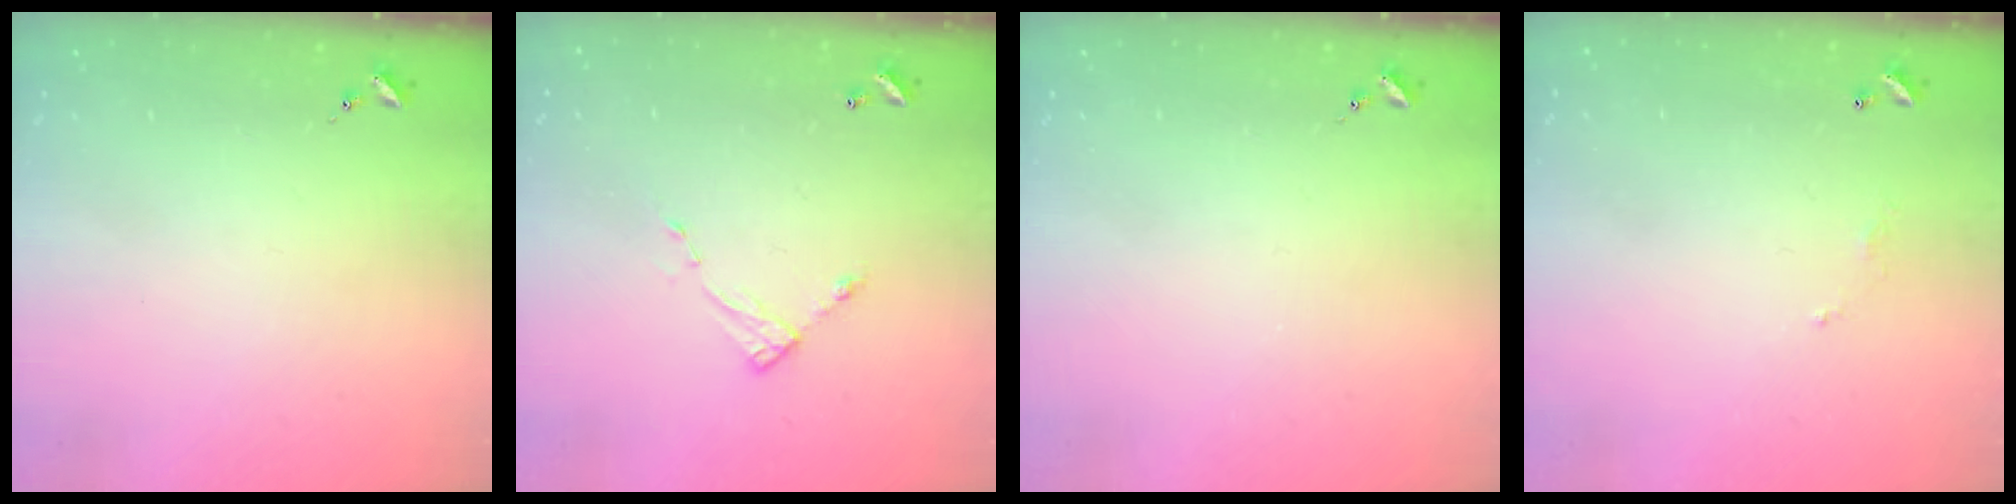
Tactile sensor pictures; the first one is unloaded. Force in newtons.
{"total": 6.6, "press": 6.6, "slide": 0.5}
{"total": 0.0}
{"total": 3.6, "press": 3.6, "slide": 0.1}